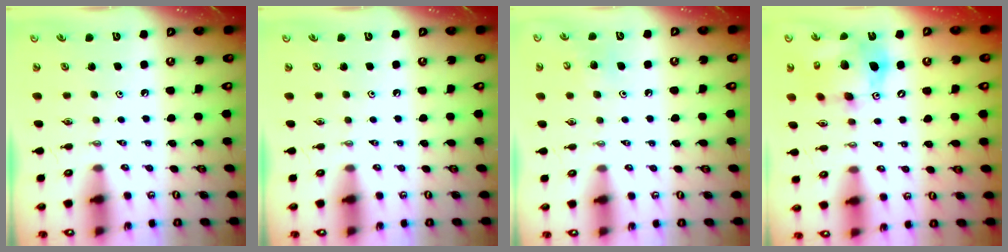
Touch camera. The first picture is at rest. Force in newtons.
{"total": 0.0}
{"total": 7.0, "press": 7.0, "slide": 1.0}
{"total": 16.9, "press": 16.7, "slide": 2.8}